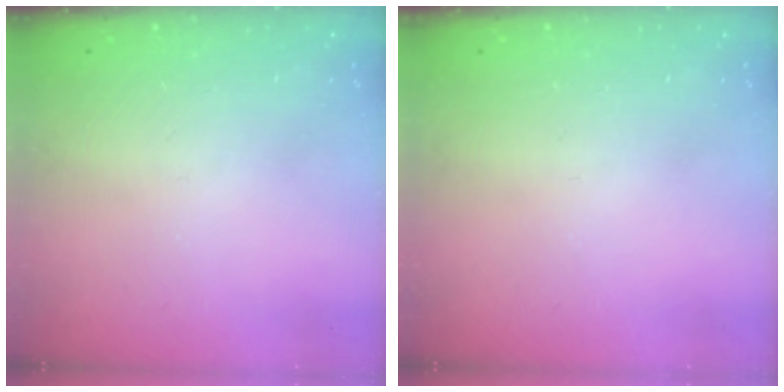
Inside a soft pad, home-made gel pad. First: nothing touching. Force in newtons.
{"total": 0.0}